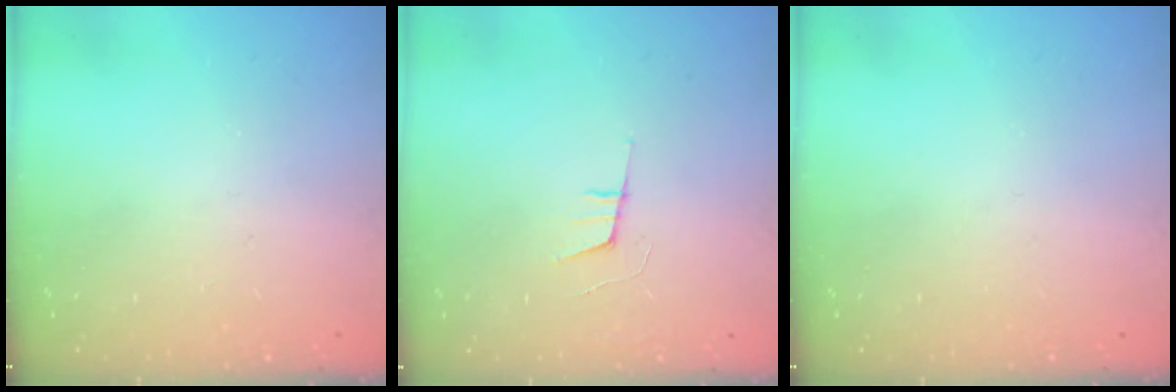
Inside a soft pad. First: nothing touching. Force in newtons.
{"total": 6.1, "press": 5.2, "slide": 3.1}
{"total": 0.0}